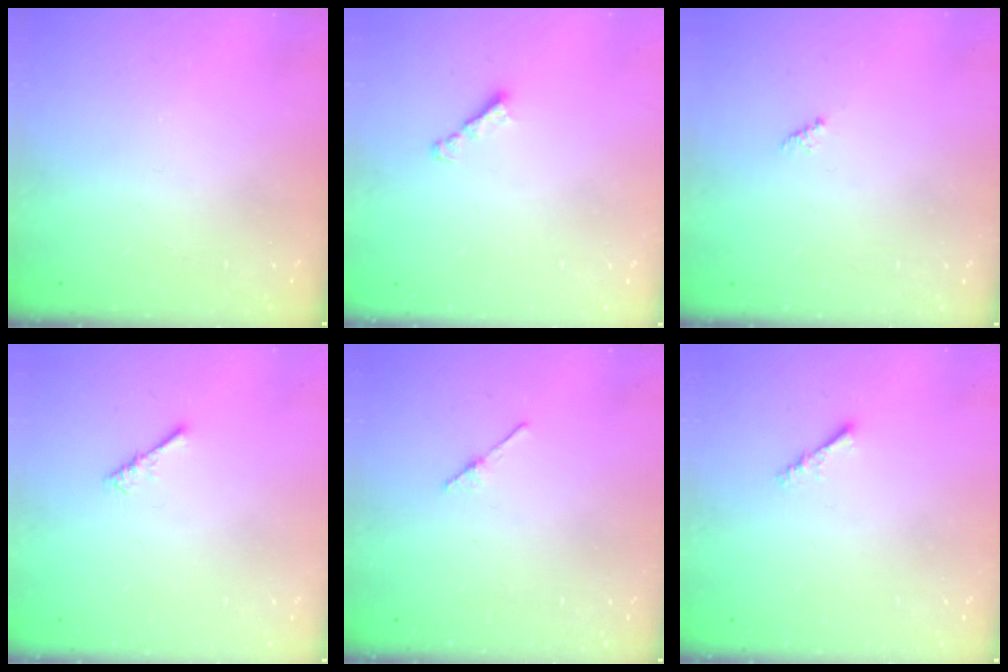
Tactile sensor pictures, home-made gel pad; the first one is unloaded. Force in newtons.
{"total": 2.2, "press": 2.1, "slide": 0.6}
{"total": 1.1, "press": 1.1, "slide": 0.3}
{"total": 0.9, "press": 0.9, "slide": 0.3}
{"total": 1.9, "press": 1.8, "slide": 0.3}
{"total": 2.3, "press": 2.3, "slide": 0.4}